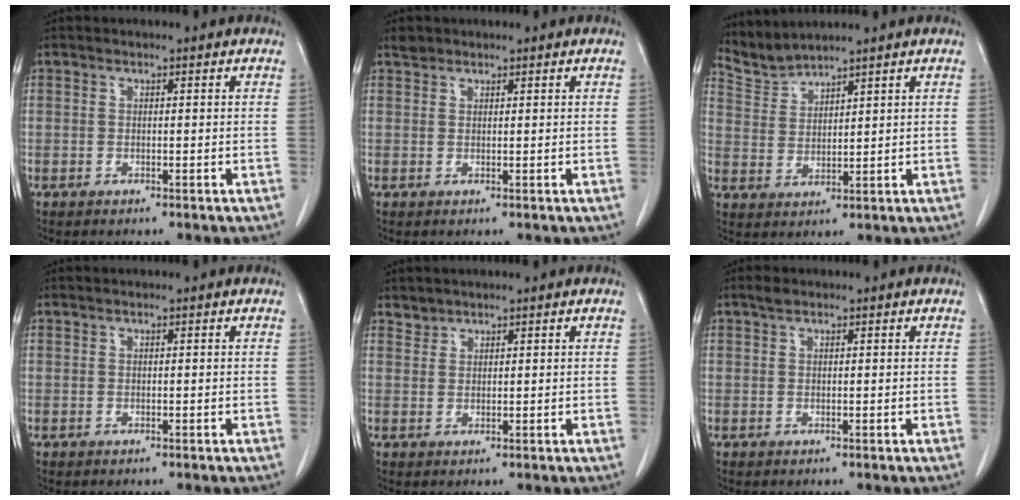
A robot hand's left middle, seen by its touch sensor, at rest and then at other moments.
{"total": 1.2, "force": [1.1, 0.5, 0.0], "torque": [-0.003, 0.004, 0.019]}
{"total": 4.2, "force": [4.1, -0.6, -0.6], "torque": [0.000, -0.002, 0.094]}
{"total": 0.0}
{"total": 1.3, "force": [1.2, 0.4, -0.3], "torque": [0.007, 0.002, 0.023]}
{"total": 1.1, "force": [0.9, 0.4, 0.5], "torque": [-0.015, 0.006, 0.017]}